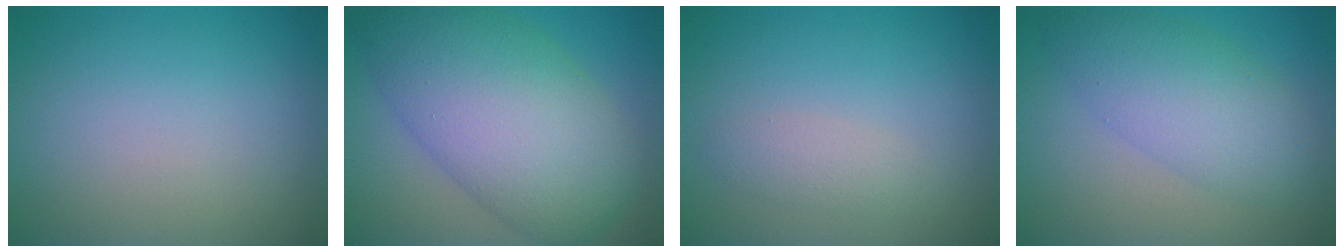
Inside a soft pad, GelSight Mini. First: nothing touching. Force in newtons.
{"total": 11.9, "press": 11.9, "slide": 0.4}
{"total": 1.7, "press": 1.7, "slide": 0.0}
{"total": 5.5, "press": 5.5, "slide": 0.3}